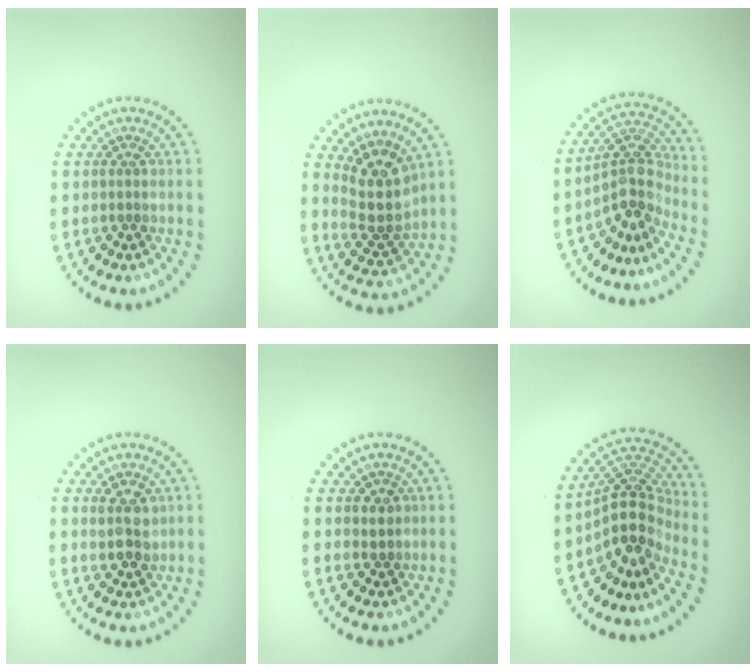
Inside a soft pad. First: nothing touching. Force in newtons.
{"total": 4.0, "press": 3.3, "slide": 2.2}
{"total": 4.0, "press": 2.8, "slide": 2.8}
{"total": 2.4, "press": 2.3, "slide": 0.5}
{"total": 0.7, "press": 0.6, "slide": 0.4}
{"total": 4.8, "press": 3.6, "slide": 3.2}